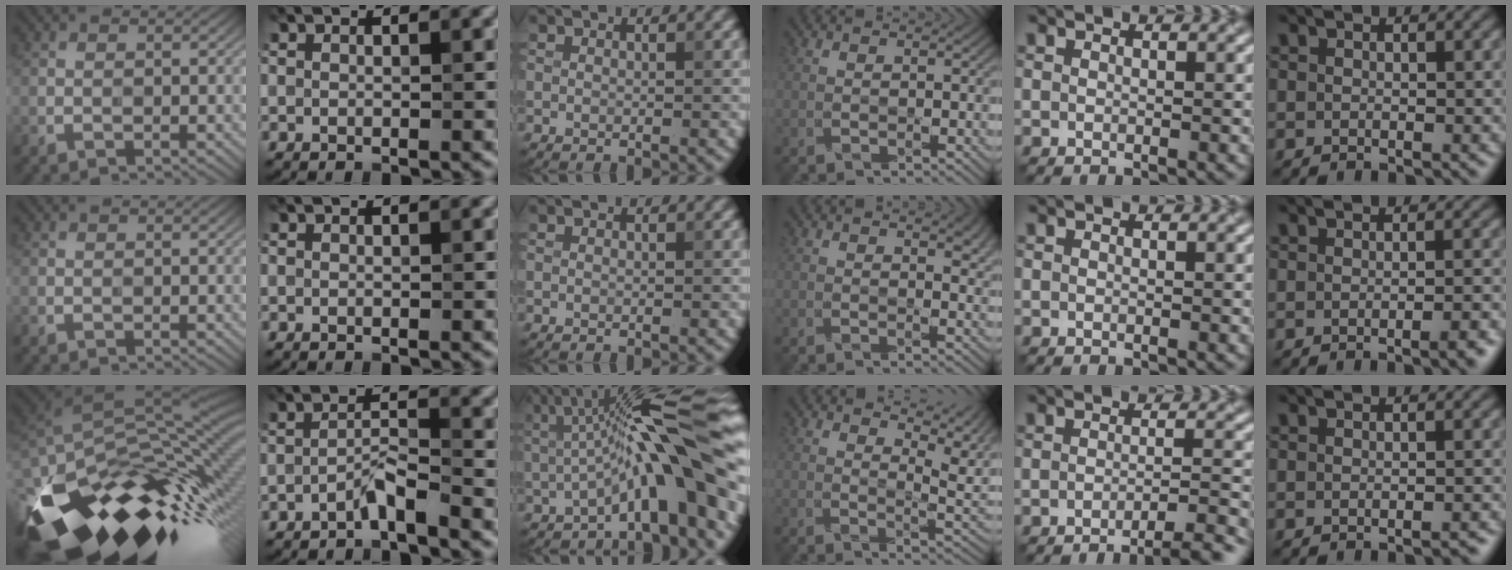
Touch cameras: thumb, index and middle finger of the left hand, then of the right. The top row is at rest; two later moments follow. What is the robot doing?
{"motion": "twist", "object": "bottle cap"}